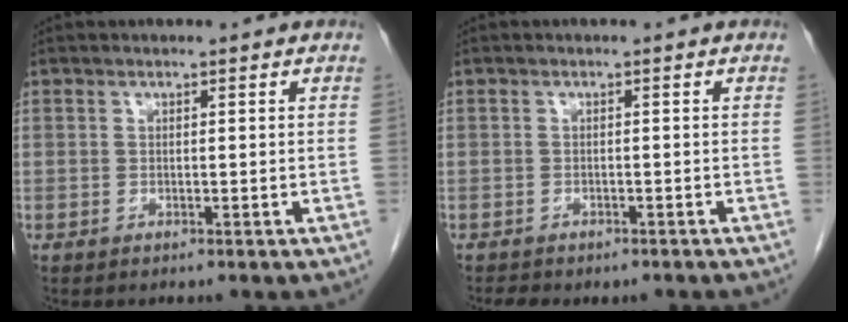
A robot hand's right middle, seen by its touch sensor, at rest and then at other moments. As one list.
[{"total": 3.8, "force": [-3.1, 1.6, 1.5], "torque": [-0.025, -0.004, -0.036]}]